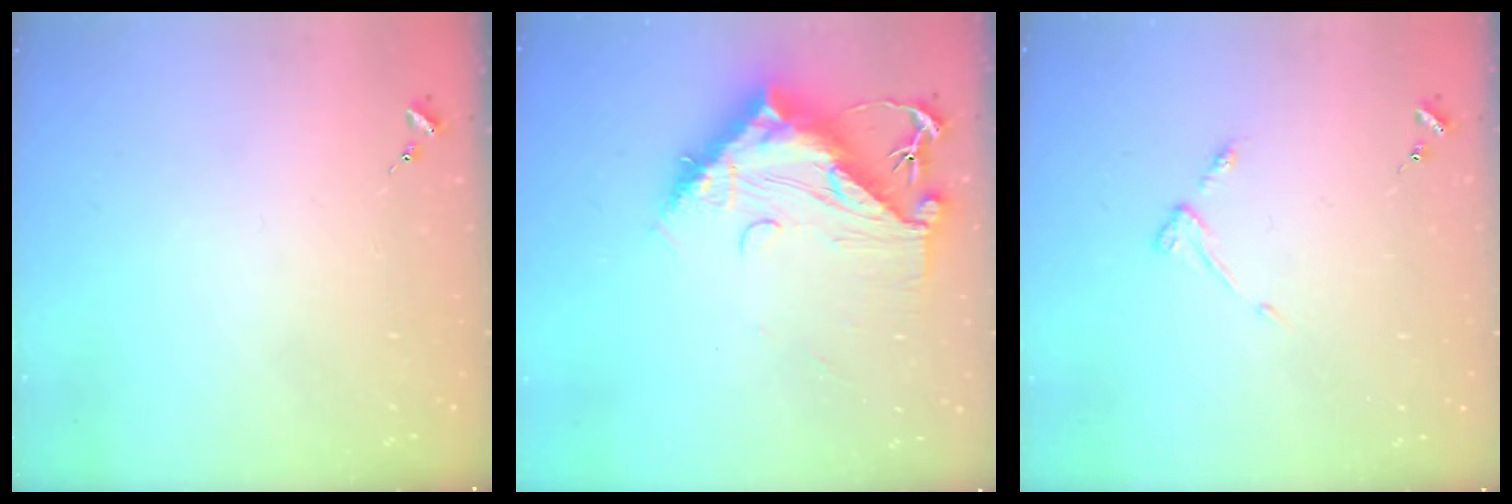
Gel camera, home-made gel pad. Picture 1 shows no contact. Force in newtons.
{"total": 15.4, "press": 15.3, "slide": 1.6}
{"total": 4.7, "press": 4.7, "slide": 0.7}